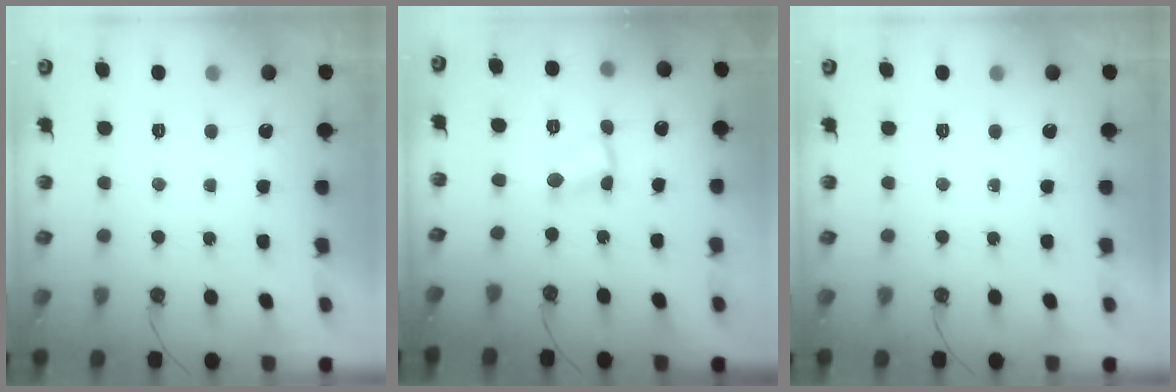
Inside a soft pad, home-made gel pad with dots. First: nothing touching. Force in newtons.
{"total": 2.0, "press": 2.0, "slide": 0.1}
{"total": 0.0}